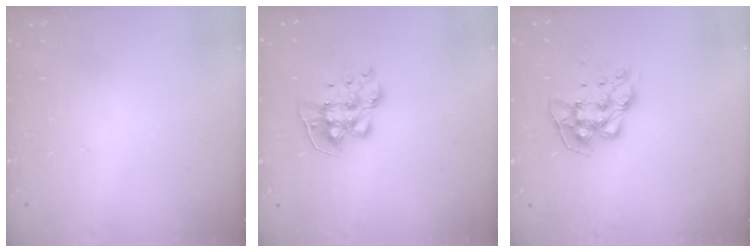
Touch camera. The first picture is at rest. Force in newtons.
{"total": 9.3, "press": 9.3, "slide": 0.3}
{"total": 10.0, "press": 9.9, "slide": 0.7}